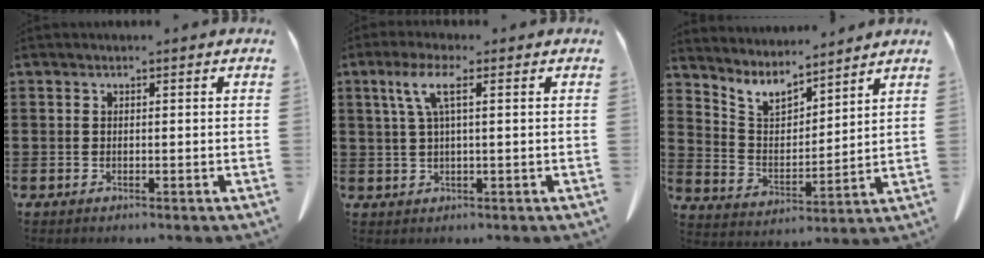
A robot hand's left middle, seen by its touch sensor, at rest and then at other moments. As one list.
[{"total": 4.7, "force": [1.5, 0.7, 4.4], "torque": [-0.098, 0.001, 0.023]}, {"total": 6.1, "force": [5.3, 2.1, 2.1], "torque": [-0.068, -0.029, 0.093]}]